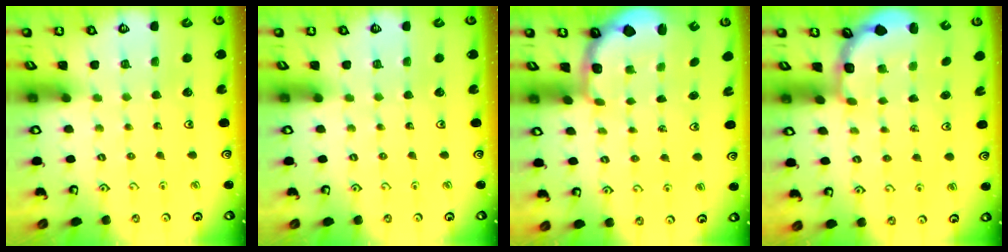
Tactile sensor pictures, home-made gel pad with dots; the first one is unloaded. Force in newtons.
{"total": 0.0}
{"total": 2.3, "press": 1.2, "slide": 1.9}
{"total": 3.0, "press": 2.6, "slide": 1.5}